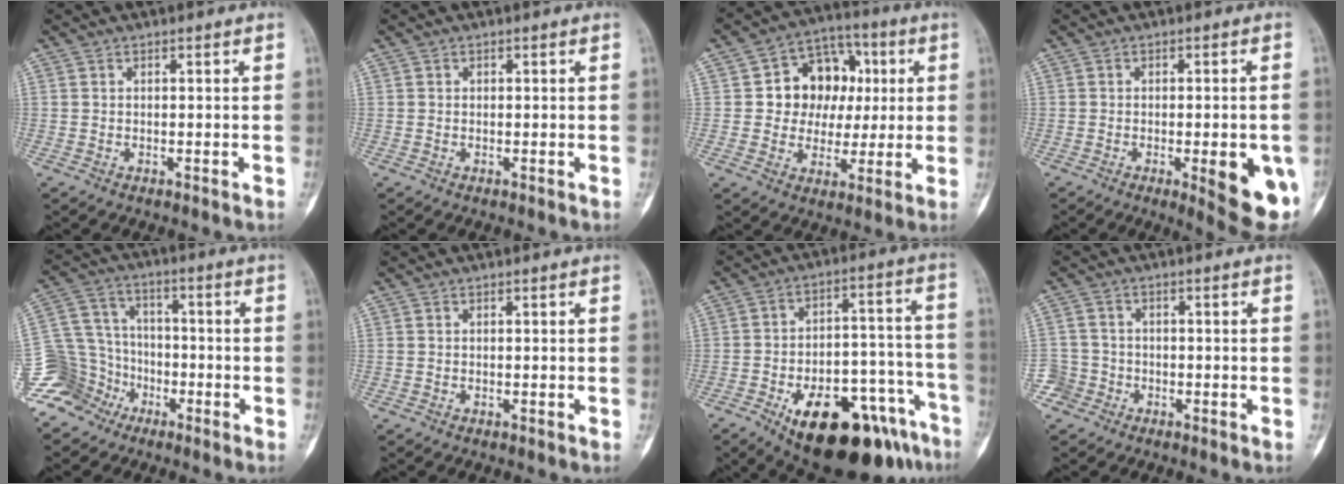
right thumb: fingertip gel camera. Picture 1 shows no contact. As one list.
[{"total": 0.0}, {"total": 13.4, "force": [2.0, 11.0, 7.4], "torque": [-0.049, 0.016, 0.029]}, {"total": 11.8, "force": [-3.4, 3.3, 10.8], "torque": [-0.120, -0.011, -0.034]}, {"total": 13.1, "force": [-7.6, 10.4, 2.6], "torque": [-0.044, 0.070, -0.143]}, {"total": 0.0}, {"total": 24.3, "force": [-14.2, 10.4, 16.8], "torque": [-0.172, 0.089, -0.204]}, {"total": 4.2, "force": [-2.3, 3.6, -0.3], "torque": [0.023, 0.018, -0.049]}]